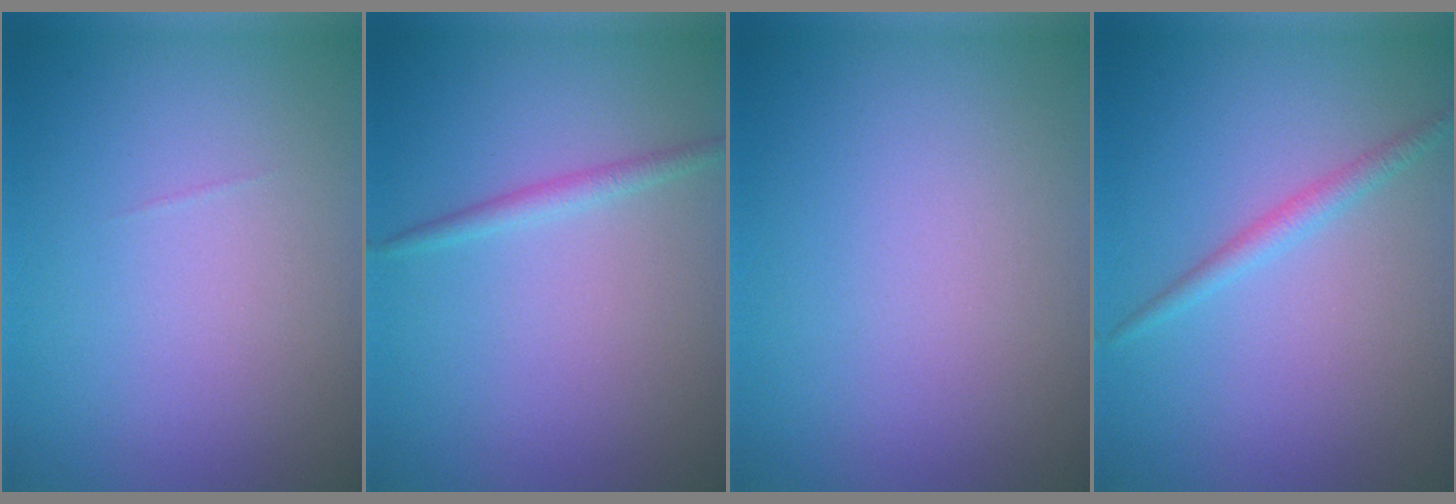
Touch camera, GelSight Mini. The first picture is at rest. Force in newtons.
{"total": 1.3, "press": 1.3, "slide": 0.1}
{"total": 0.0}
{"total": 1.6, "press": 1.6, "slide": 0.1}